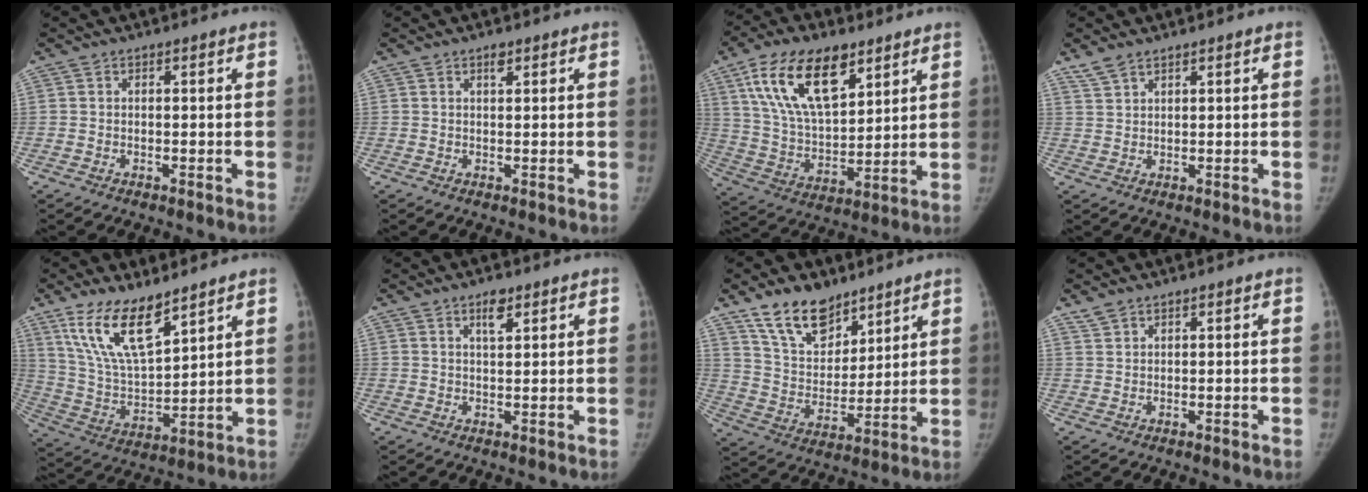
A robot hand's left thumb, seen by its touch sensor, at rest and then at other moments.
{"total": 1.4, "force": [0.9, 0.7, 0.9], "torque": [-0.006, -0.003, 0.013]}
{"total": 19.3, "force": [10.1, 9.6, 13.3], "torque": [-0.208, -0.036, 0.190]}
{"total": 3.0, "force": [2.6, 1.1, 1.1], "torque": [-0.021, -0.001, 0.055]}
{"total": 14.9, "force": [9.9, 5.4, 9.8], "torque": [-0.159, -0.052, 0.206]}
{"total": 3.3, "force": [2.1, 1.4, 2.2], "torque": [-0.025, -0.011, 0.034]}
{"total": 13.8, "force": [9.9, 7.7, 5.9], "torque": [-0.064, -0.059, 0.189]}
{"total": 2.0, "force": [1.8, 0.8, 0.5], "torque": [-0.007, -0.001, 0.036]}